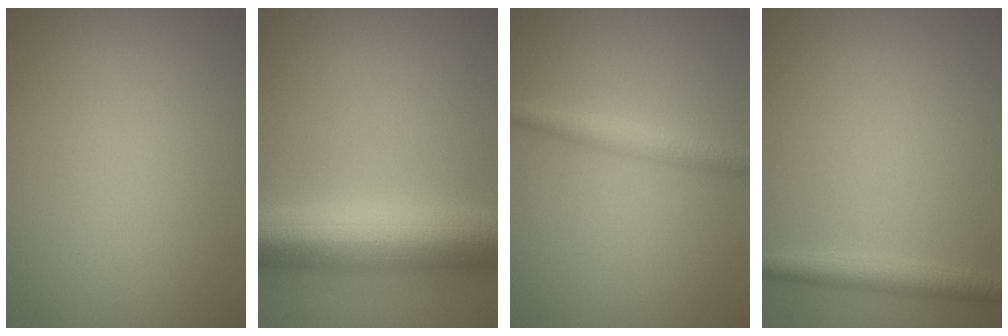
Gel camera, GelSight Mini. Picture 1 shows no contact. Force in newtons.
{"total": 9.5, "press": 9.5, "slide": 0.2}
{"total": 2.4, "press": 2.4, "slide": 0.0}
{"total": 2.2, "press": 2.2, "slide": 0.1}